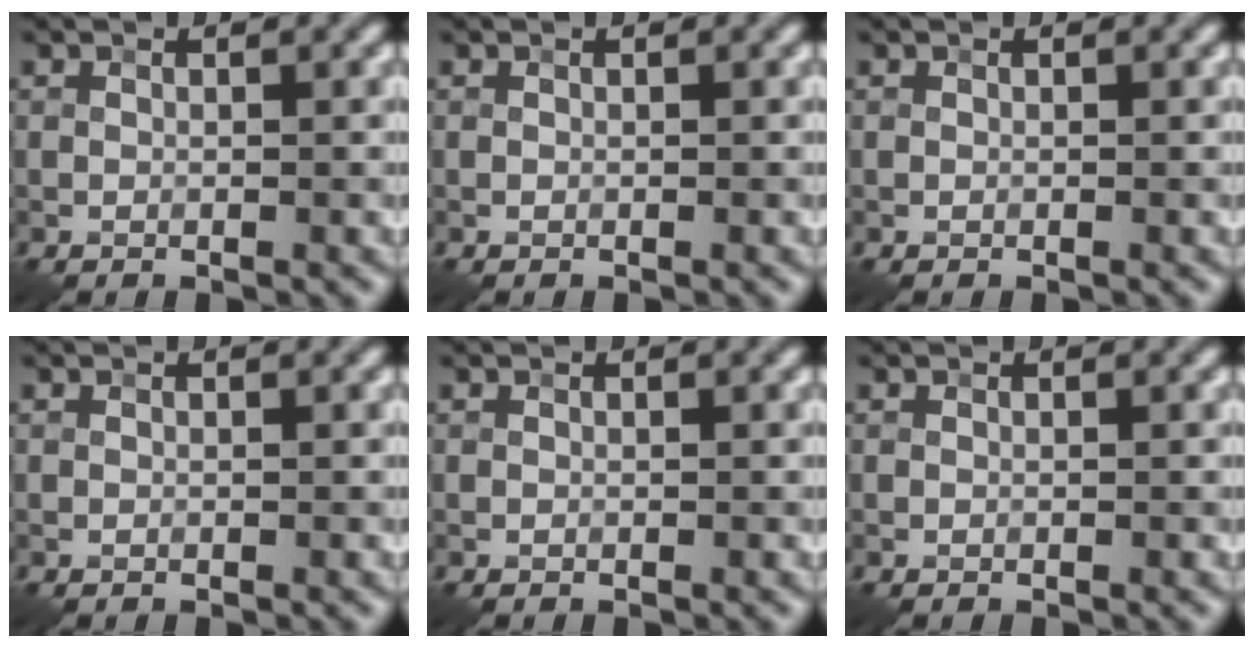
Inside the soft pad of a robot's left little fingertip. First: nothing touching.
{"total": 0.0}
{"total": 0.0}
{"total": 0.0}
{"total": 0.0}
{"total": 0.0}